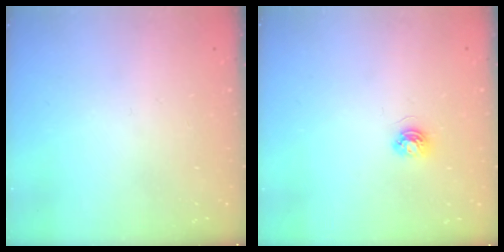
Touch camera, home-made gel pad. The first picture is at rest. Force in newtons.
{"total": 3.7, "press": 3.7, "slide": 0.5}